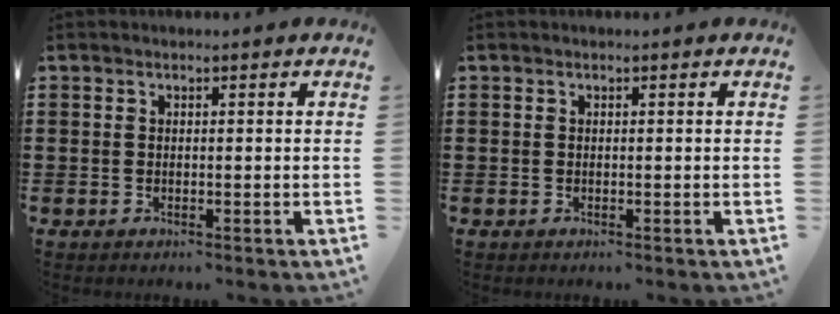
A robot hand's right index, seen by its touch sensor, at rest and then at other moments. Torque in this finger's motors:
{"motor_torque": [-0.19, 1.95, 0.00, 0.00]}